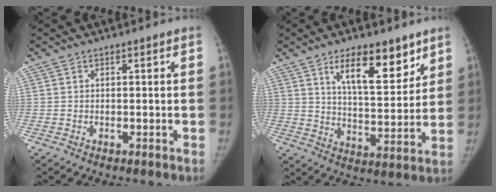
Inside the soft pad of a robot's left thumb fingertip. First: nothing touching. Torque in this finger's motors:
{"motor_torque": [0.21, 0.13, 0.13, 0.08, 0.05]}